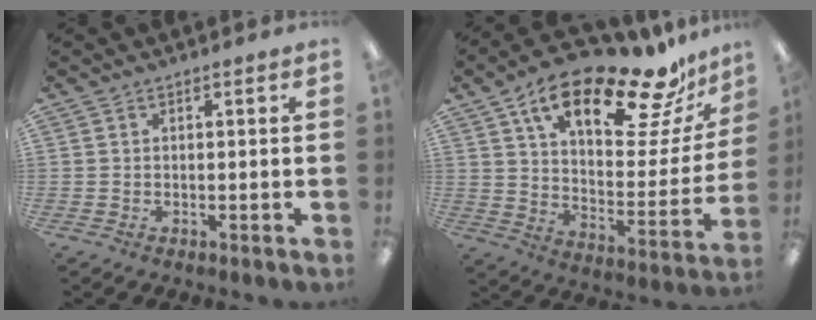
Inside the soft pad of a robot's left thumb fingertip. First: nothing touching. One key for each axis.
{"total": 22.7, "fx": 15.6, "fy": 7.9, "fz": 14.5, "tx": -0.222, "ty": -0.097, "tz": 0.258}